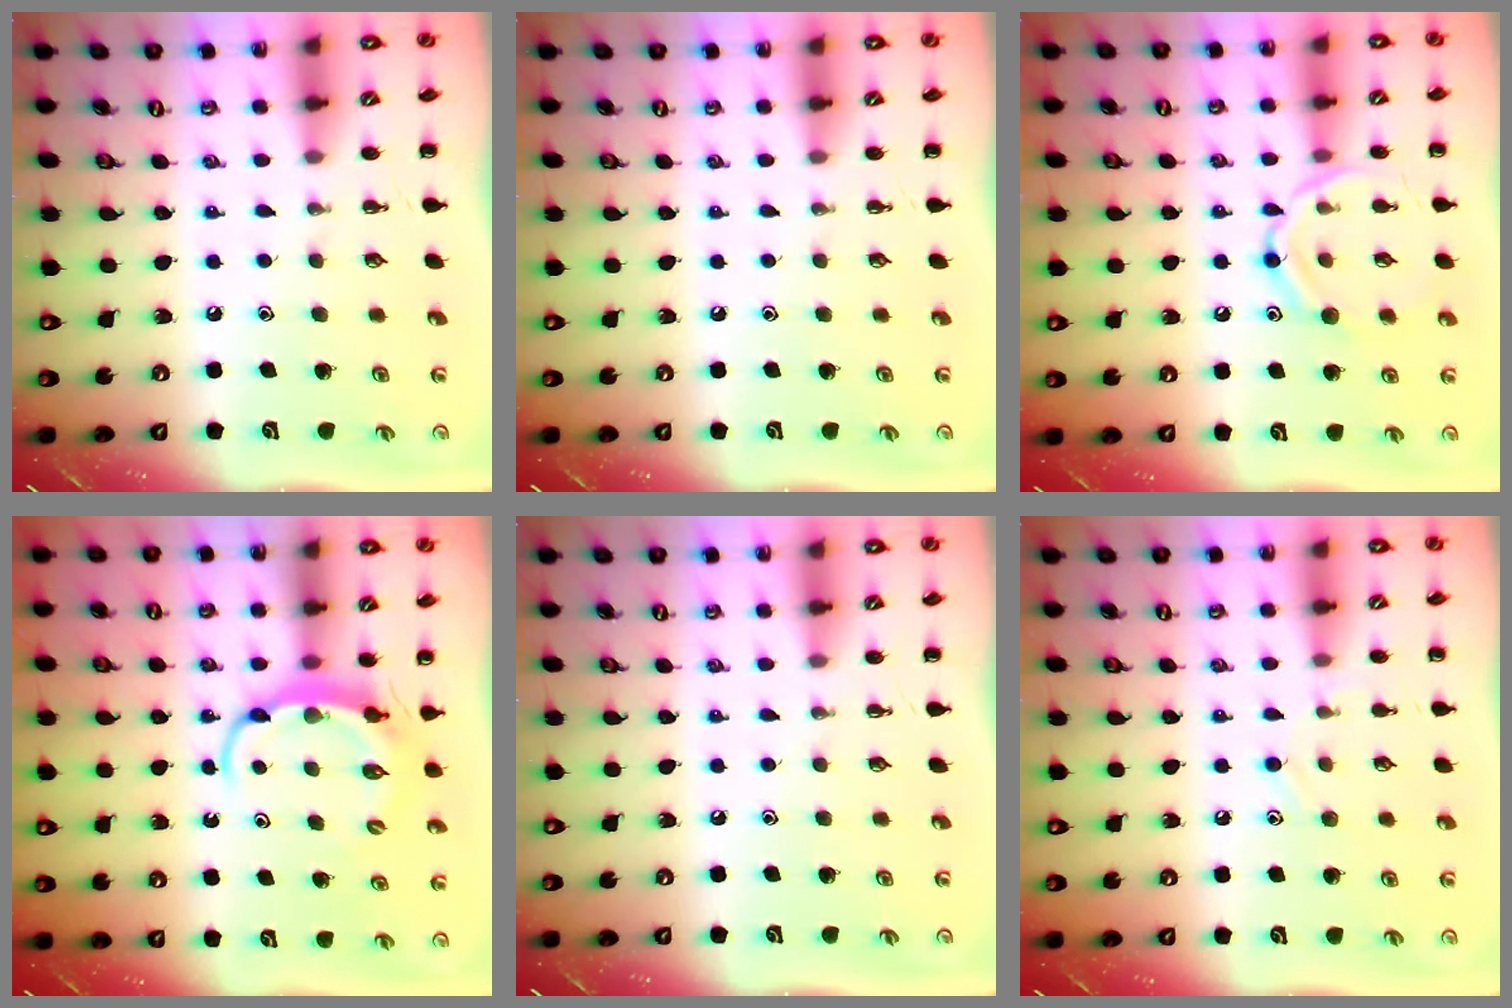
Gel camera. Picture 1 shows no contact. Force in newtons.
{"total": 0.0}
{"total": 13.0, "press": 13.0, "slide": 0.8}
{"total": 6.2, "press": 6.2, "slide": 0.6}
{"total": 0.0}
{"total": 8.2, "press": 7.9, "slide": 2.2}